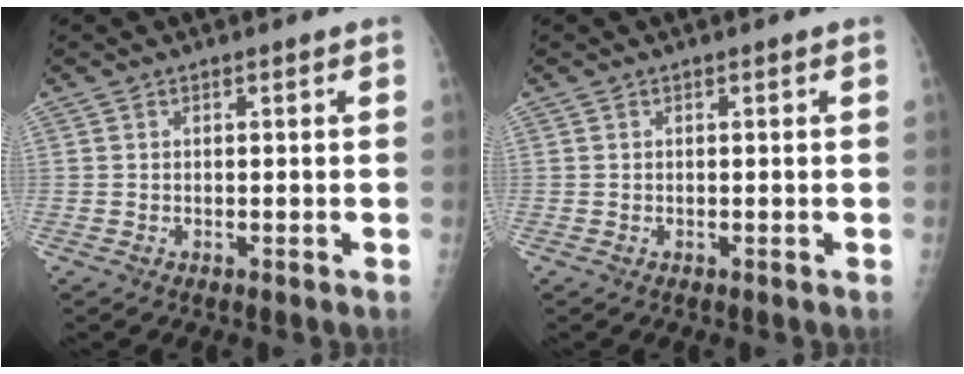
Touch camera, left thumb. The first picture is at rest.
{"total": 0.0}